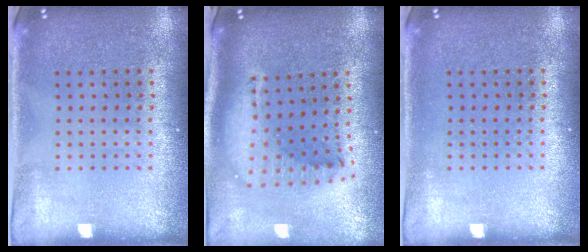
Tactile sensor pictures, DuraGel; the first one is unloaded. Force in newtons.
{"total": 2.1, "press": 1.6, "slide": 1.3}
{"total": 0.0}